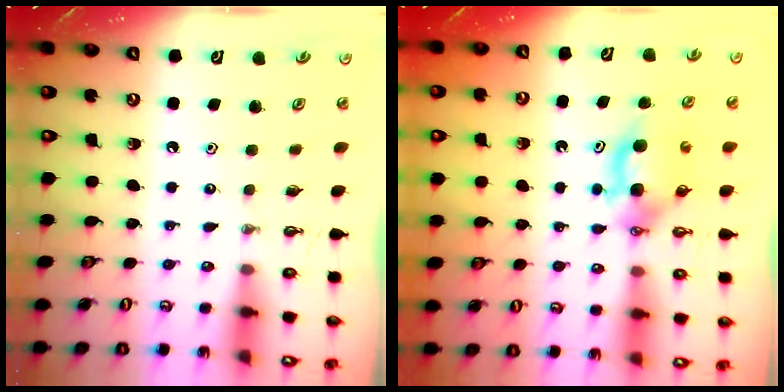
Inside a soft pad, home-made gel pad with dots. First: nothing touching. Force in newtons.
{"total": 5.9, "press": 5.8, "slide": 1.1}